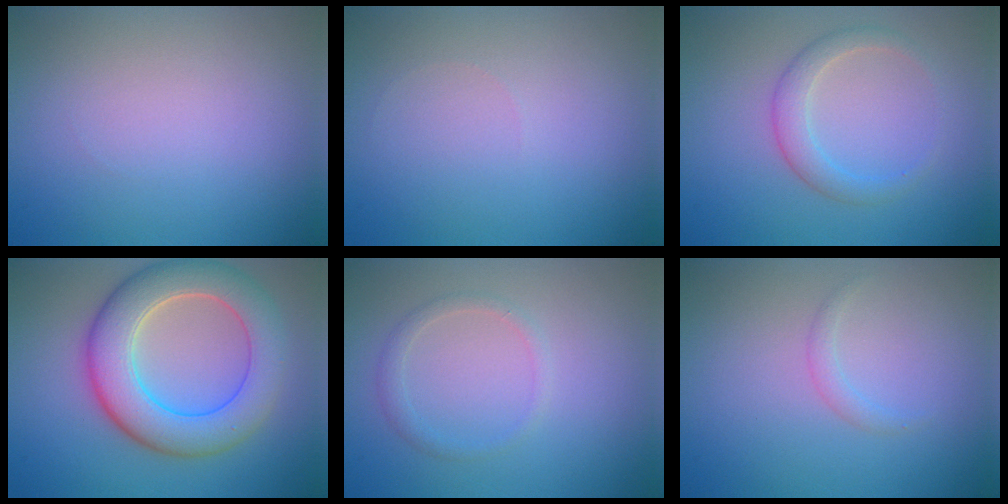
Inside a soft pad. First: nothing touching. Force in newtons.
{"total": 0.0}
{"total": 2.3, "press": 2.3, "slide": 0.1}
{"total": 8.1, "press": 8.1, "slide": 0.6}
{"total": 1.3, "press": 1.3, "slide": 0.0}
{"total": 0.9, "press": 0.9, "slide": 0.1}